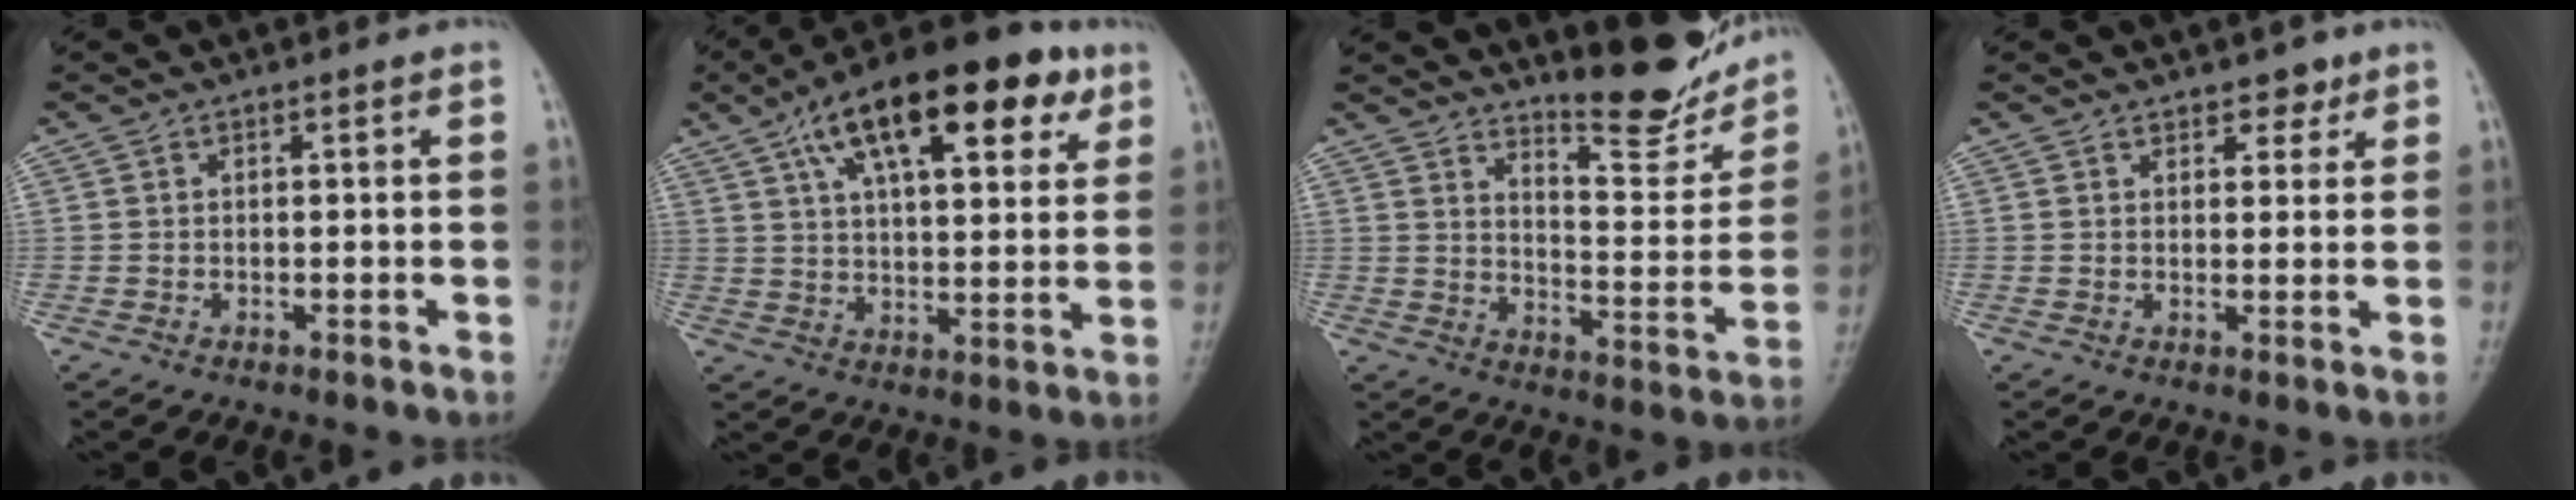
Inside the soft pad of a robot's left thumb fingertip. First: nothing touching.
{"total": 20.8, "force": [10.5, 8.6, 15.8], "torque": [-0.226, -0.009, 0.166]}
{"total": 14.3, "force": [11.7, 3.6, 7.3], "torque": [-0.071, -0.096, 0.172]}
{"total": 3.4, "force": [2.3, 1.9, 1.6], "torque": [0.003, -0.011, 0.032]}